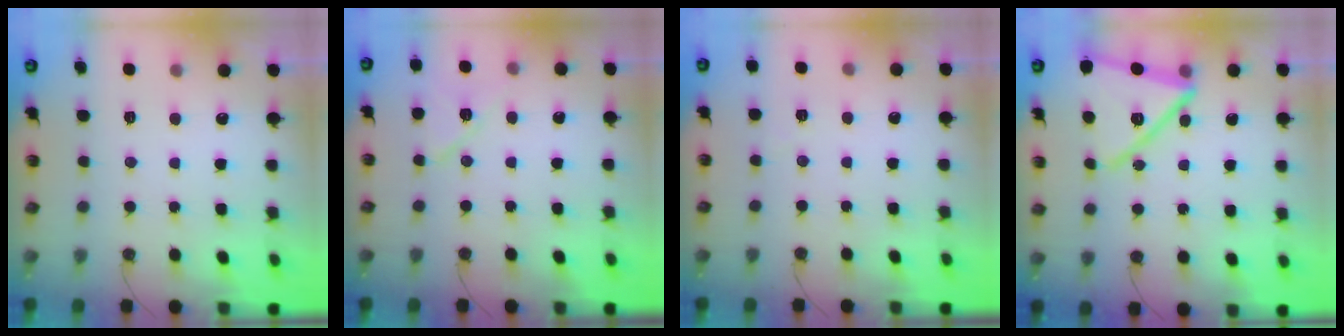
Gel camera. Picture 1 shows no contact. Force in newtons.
{"total": 9.0, "press": 9.0, "slide": 0.6}
{"total": 1.6, "press": 1.4, "slide": 0.6}
{"total": 16.1, "press": 16.1, "slide": 1.3}